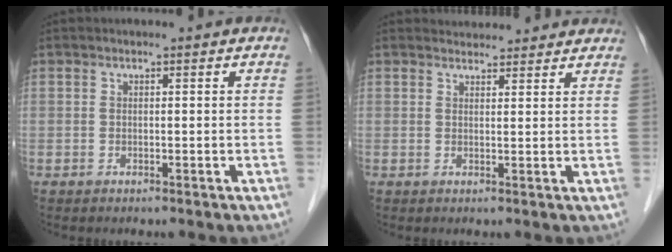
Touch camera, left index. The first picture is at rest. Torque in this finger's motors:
{"motor_torque": [0.85, -0.88, -0.08, -0.03]}